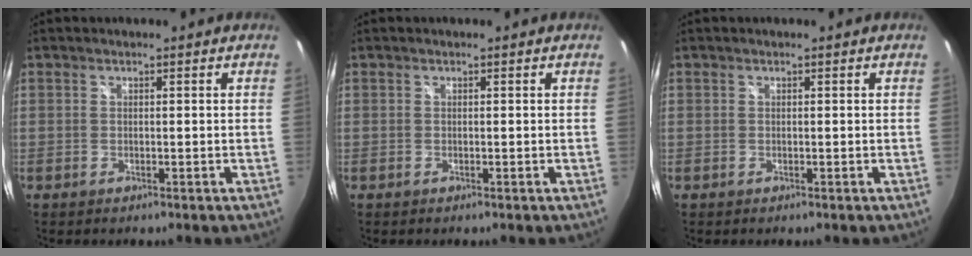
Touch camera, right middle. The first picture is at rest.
{"total": 0.0}
{"total": 0.0}